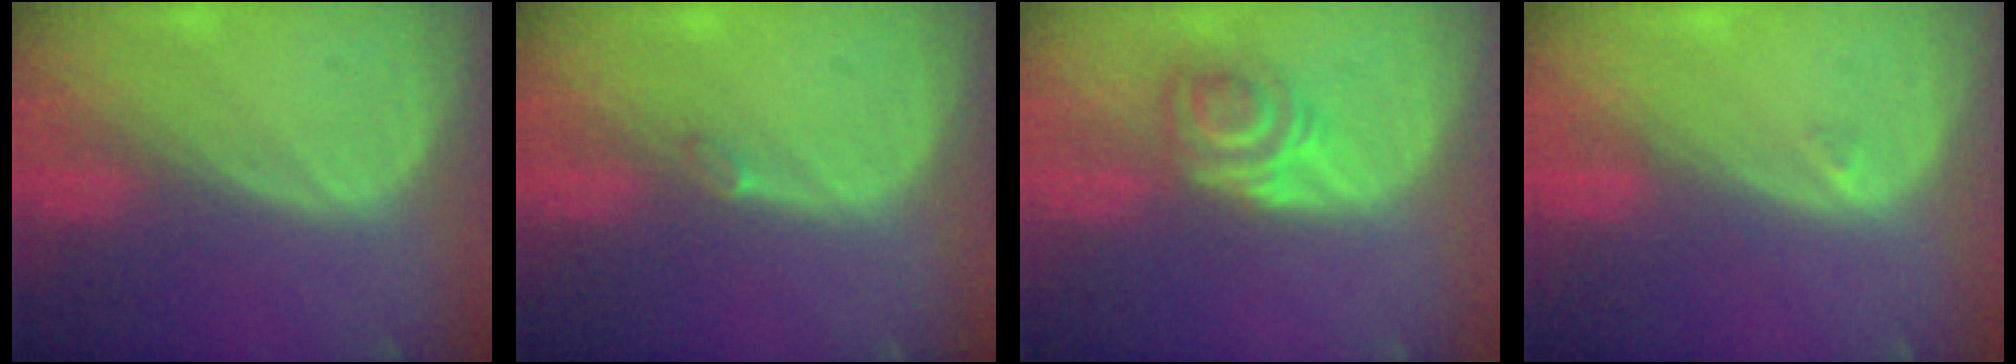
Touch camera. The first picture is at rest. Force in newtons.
{"total": 0.8, "press": 0.8, "slide": 0.2}
{"total": 5.8, "press": 4.9, "slide": 3.2}
{"total": 0.5, "press": 0.5, "slide": 0.2}